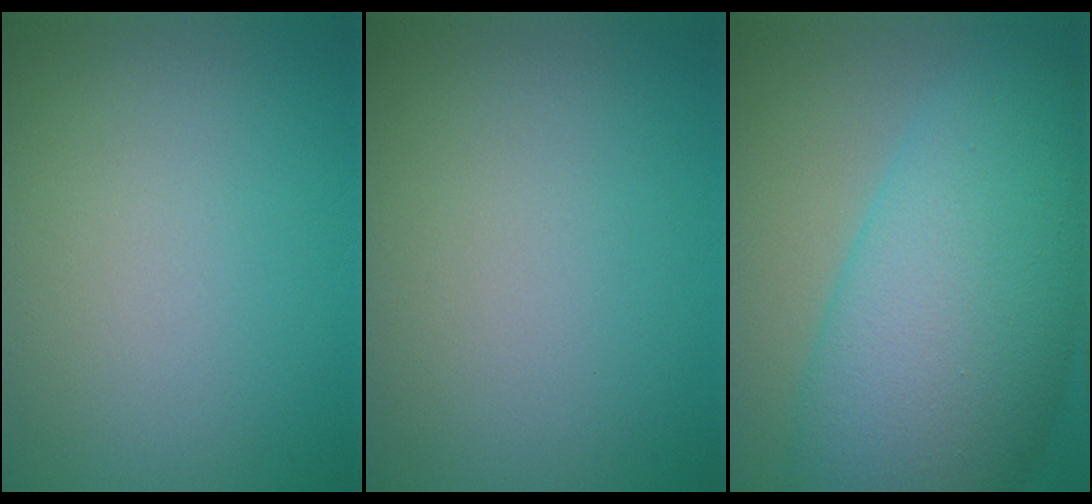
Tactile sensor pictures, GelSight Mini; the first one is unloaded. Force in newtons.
{"total": 0.0}
{"total": 13.3, "press": 13.3, "slide": 0.3}